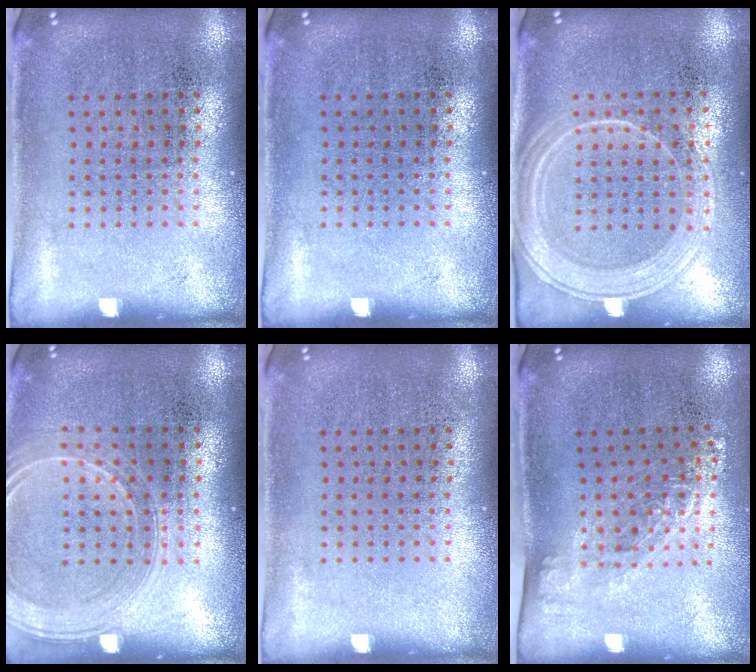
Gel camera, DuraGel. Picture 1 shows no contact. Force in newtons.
{"total": 0.0}
{"total": 2.0, "press": 1.9, "slide": 0.7}
{"total": 1.5, "press": 1.5, "slide": 0.4}
{"total": 0.0}
{"total": 1.3, "press": 1.0, "slide": 0.9}